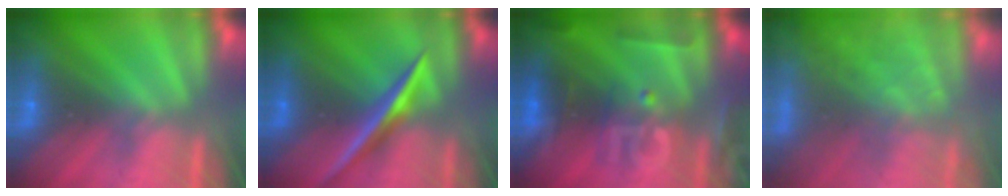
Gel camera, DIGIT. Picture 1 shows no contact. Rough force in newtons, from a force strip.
{"total": 1.9}
{"total": 2.8}
{"total": 9.3}